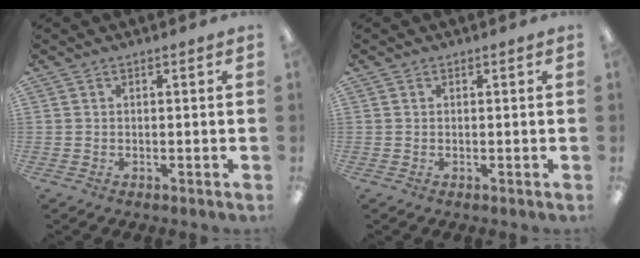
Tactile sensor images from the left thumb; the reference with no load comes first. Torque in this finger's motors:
{"motor_torque": [-0.11, 0.11, -0.14, 0.14, 0.00]}